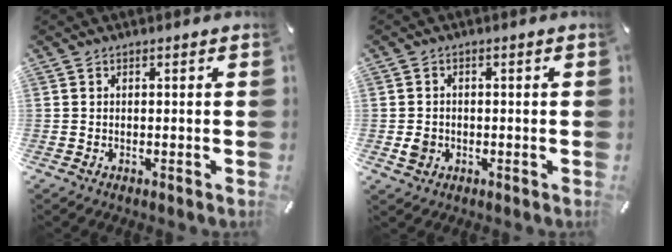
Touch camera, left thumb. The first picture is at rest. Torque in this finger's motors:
{"motor_torque": [0.27, 0.35, 0.23, -0.15, 0.03]}